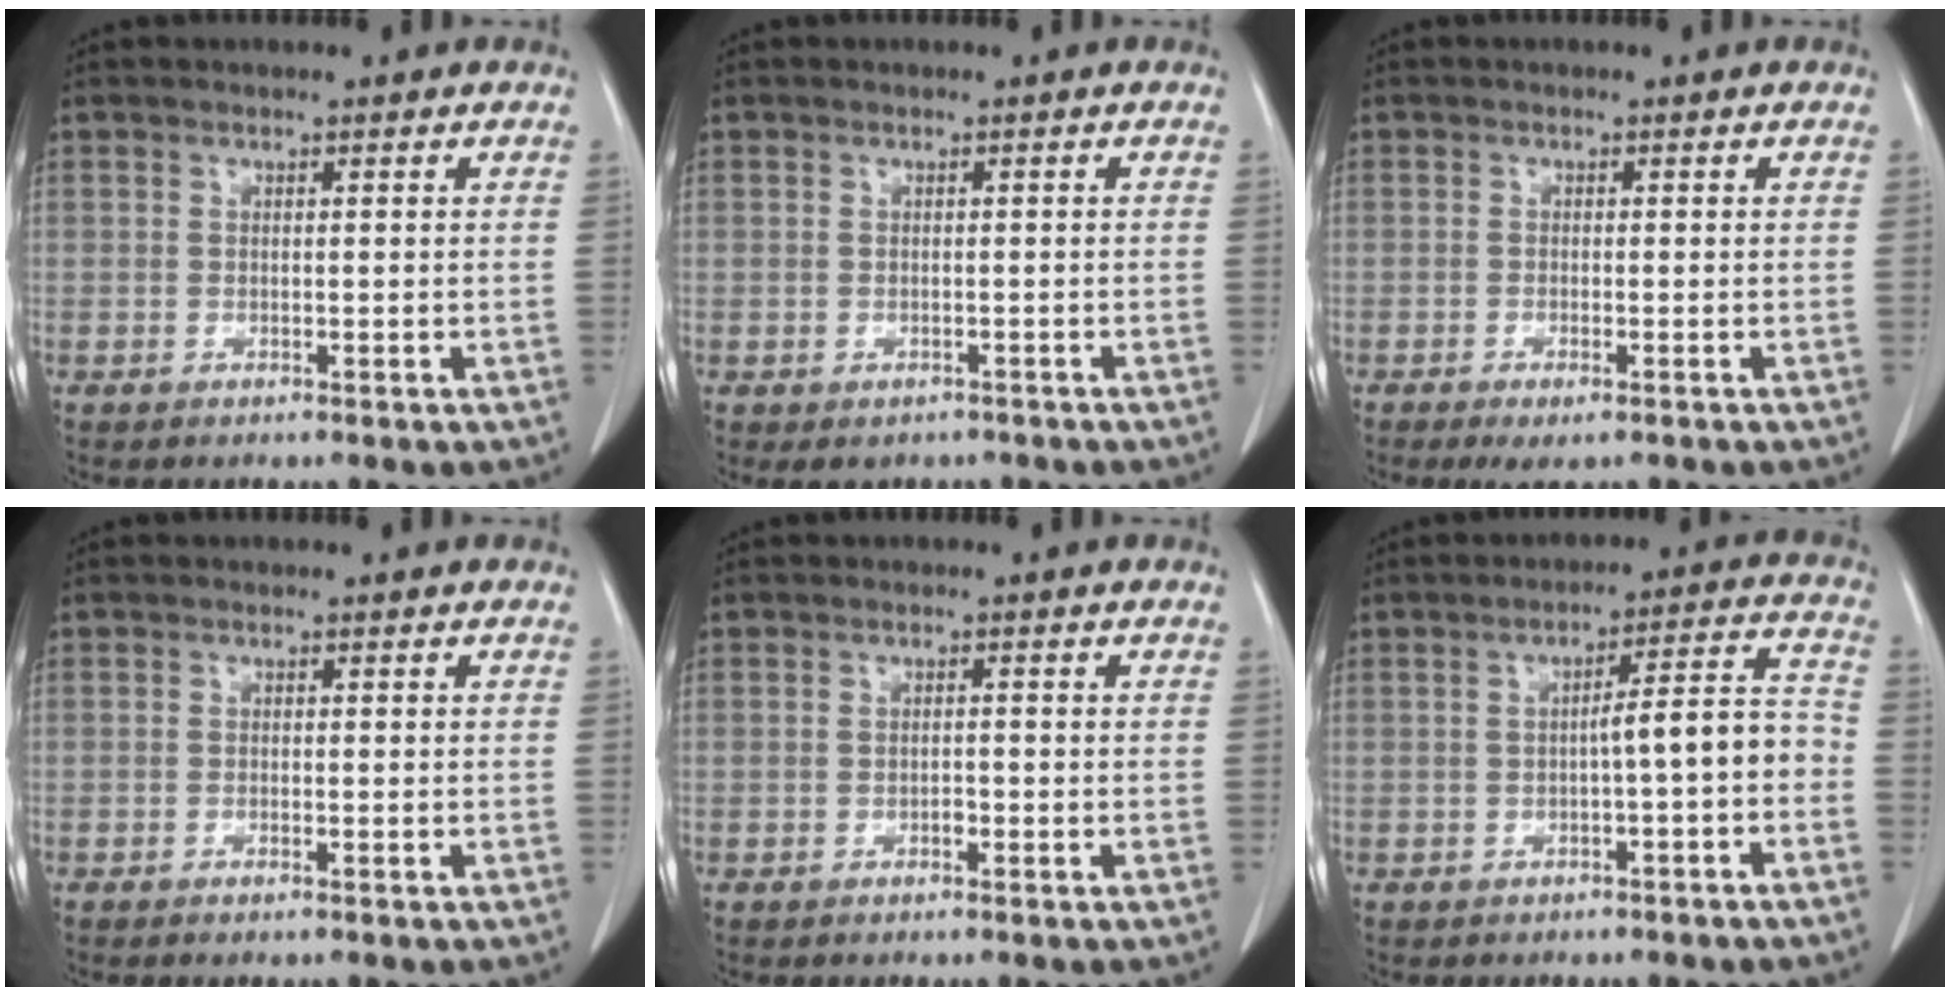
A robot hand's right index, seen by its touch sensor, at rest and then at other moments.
{"total": 3.0, "force": [-2.0, 2.1, 0.6], "torque": [0.000, 0.004, -0.024]}
{"total": 3.3, "force": [-2.2, 0.9, 2.3], "torque": [-0.032, -0.005, -0.030]}
{"total": 0.8, "force": [-0.6, 0.1, 0.5], "torque": [-0.013, -0.002, -0.009]}
{"total": 0.8, "force": [-0.4, 0.4, 0.5], "torque": [-0.009, 0.003, -0.007]}
{"total": 6.4, "force": [-1.9, 0.6, 6.1], "torque": [-0.080, 0.028, -0.026]}